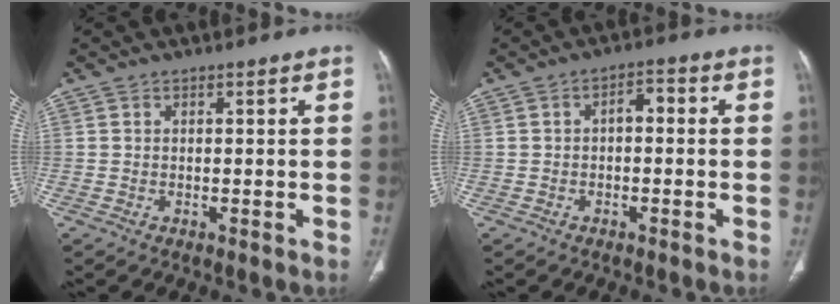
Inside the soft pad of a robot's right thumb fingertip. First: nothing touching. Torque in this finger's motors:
{"motor_torque": [0.03, 1.04, 0.62, -0.02, -0.05]}